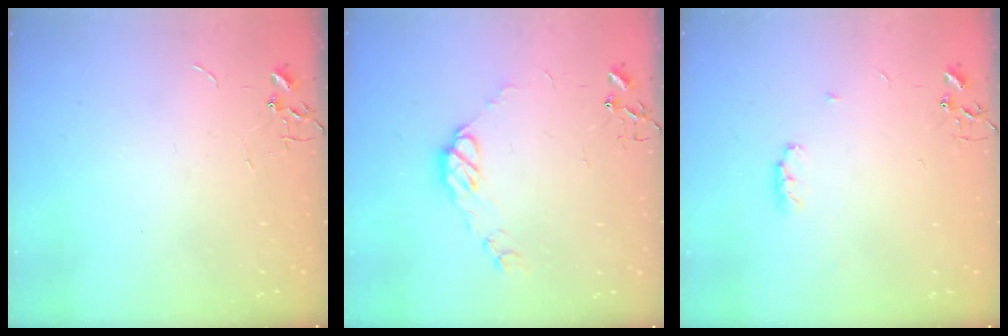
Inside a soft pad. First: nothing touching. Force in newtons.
{"total": 8.5, "press": 8.5, "slide": 0.5}
{"total": 4.7, "press": 4.6, "slide": 0.7}